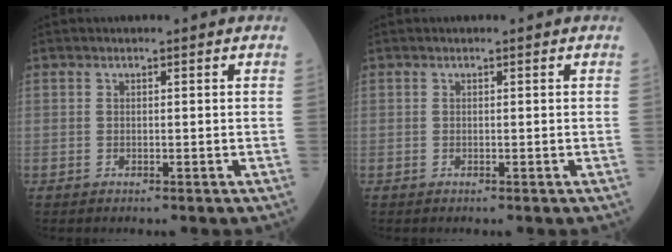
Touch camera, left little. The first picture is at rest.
{"total": 0.0}